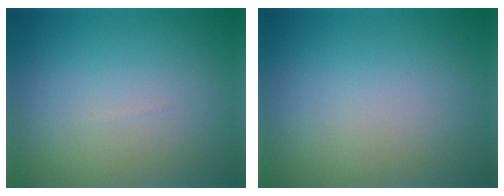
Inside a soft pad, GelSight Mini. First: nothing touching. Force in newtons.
{"total": 0.0}